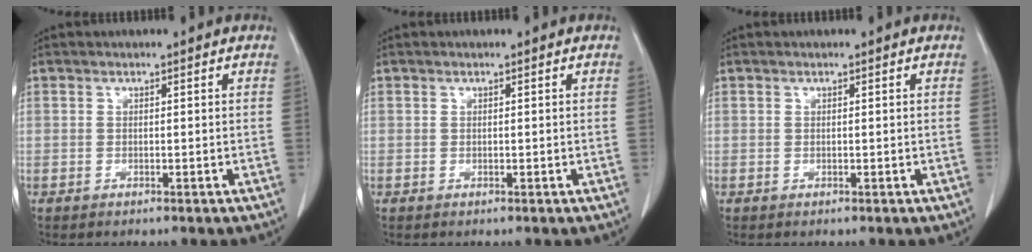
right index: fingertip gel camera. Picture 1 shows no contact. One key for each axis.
{"total": 0.0}
{"total": 0.0}